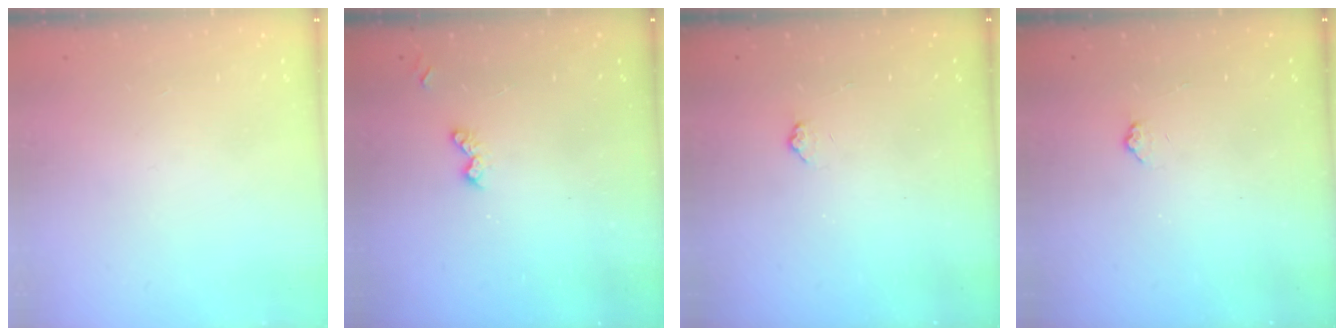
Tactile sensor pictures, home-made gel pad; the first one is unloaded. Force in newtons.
{"total": 5.2, "press": 5.1, "slide": 0.8}
{"total": 4.5, "press": 4.5, "slide": 0.6}
{"total": 4.5, "press": 4.5, "slide": 0.6}